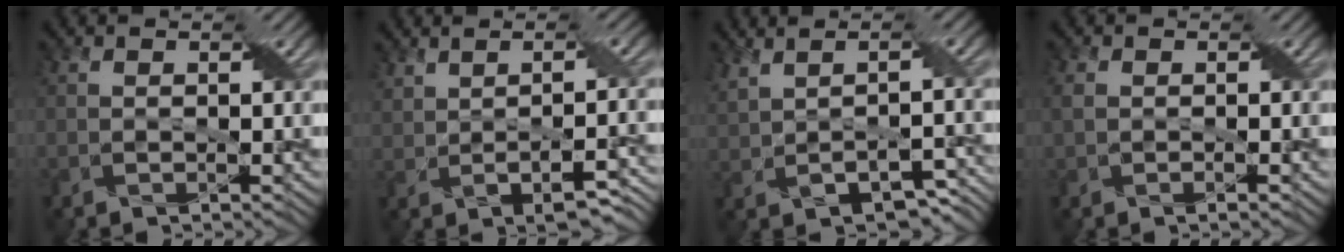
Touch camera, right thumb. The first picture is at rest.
{"total": 6.9, "force": [0.3, 2.8, 6.4], "torque": [-0.111, 0.001, 0.020]}
{"total": 5.9, "force": [0.5, 2.5, 5.4], "torque": [-0.105, -0.001, 0.028]}
{"total": 2.1, "force": [-0.3, 1.3, 1.7], "torque": [-0.039, 0.000, -0.005]}